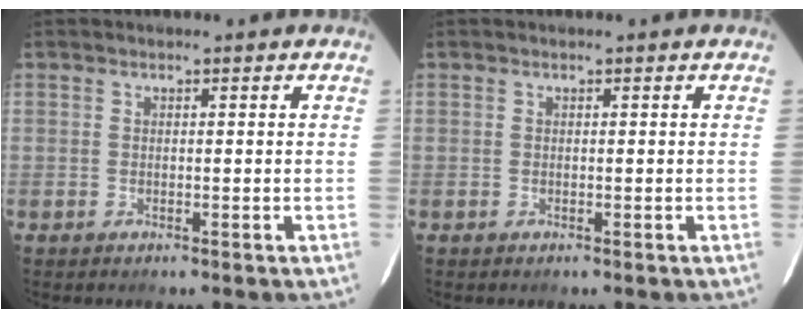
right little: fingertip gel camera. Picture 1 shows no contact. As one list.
[{"total": 0.0}]